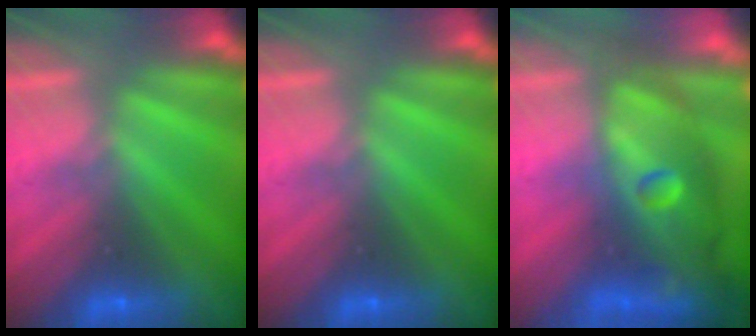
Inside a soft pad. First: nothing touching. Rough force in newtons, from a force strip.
{"total": 0.0}
{"total": 7.6}